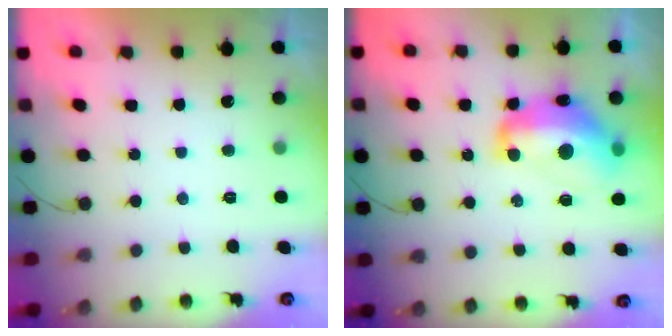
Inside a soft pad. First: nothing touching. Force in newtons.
{"total": 16.4, "press": 16.3, "slide": 1.9}